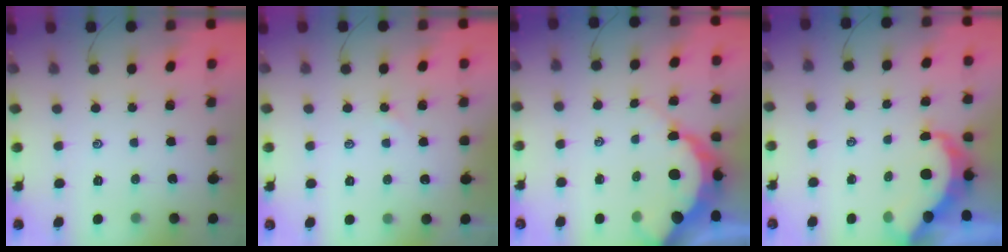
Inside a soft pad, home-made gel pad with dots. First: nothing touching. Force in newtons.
{"total": 1.3, "press": 1.3, "slide": 0.3}
{"total": 9.6, "press": 9.6, "slide": 0.9}
{"total": 7.5, "press": 7.5, "slide": 0.9}